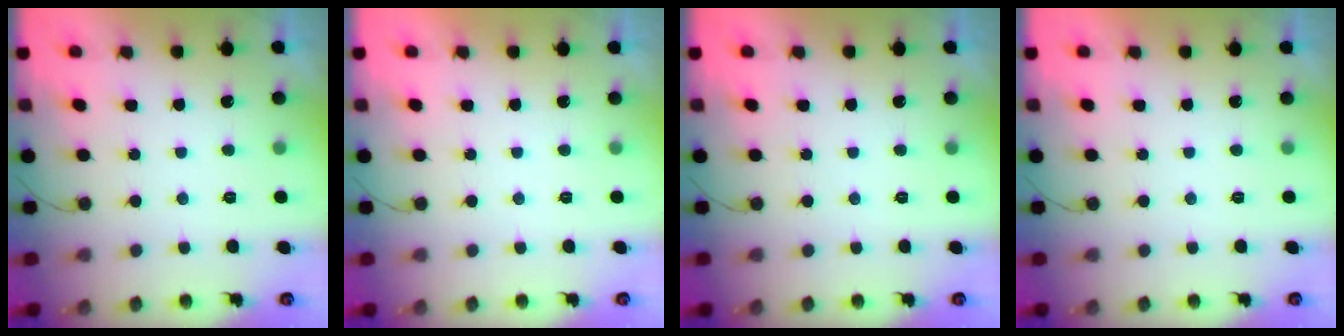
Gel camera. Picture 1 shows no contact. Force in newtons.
{"total": 1.8, "press": 1.8, "slide": 0.1}
{"total": 0.0}
{"total": 1.7, "press": 1.7, "slide": 0.1}